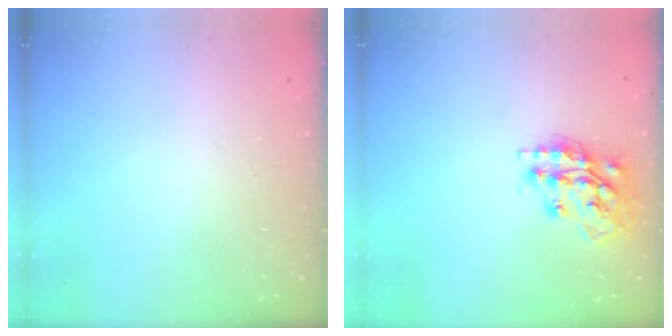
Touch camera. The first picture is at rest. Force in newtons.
{"total": 15.4, "press": 15.3, "slide": 1.1}